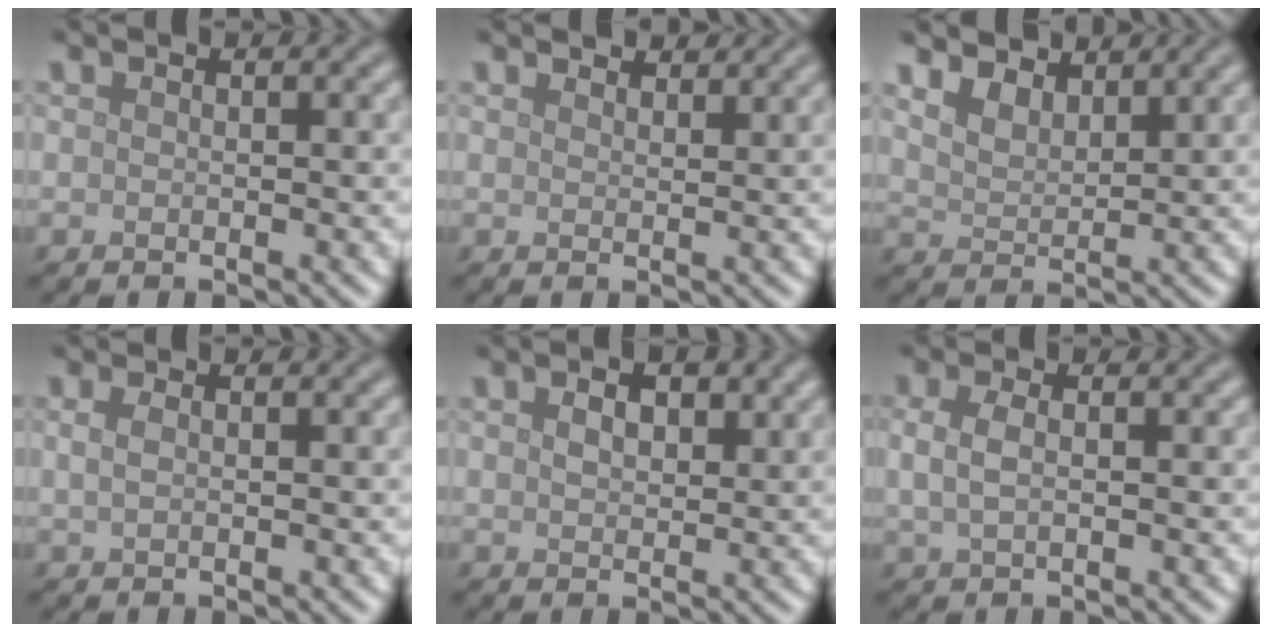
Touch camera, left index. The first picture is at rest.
{"total": 2.9, "force": [2.7, 0.6, 0.9], "torque": [-0.018, 0.006, 0.036]}
{"total": 4.5, "force": [3.8, 1.8, 1.7], "torque": [-0.053, 0.003, 0.058]}
{"total": 1.0, "force": [0.3, 0.5, 0.8], "torque": [-0.019, -0.002, 0.005]}
{"total": 2.7, "force": [1.2, 1.5, 1.9], "torque": [-0.031, 0.002, 0.021]}
{"total": 2.0, "force": [0.3, 1.0, 1.7], "torque": [-0.041, 0.003, 0.003]}